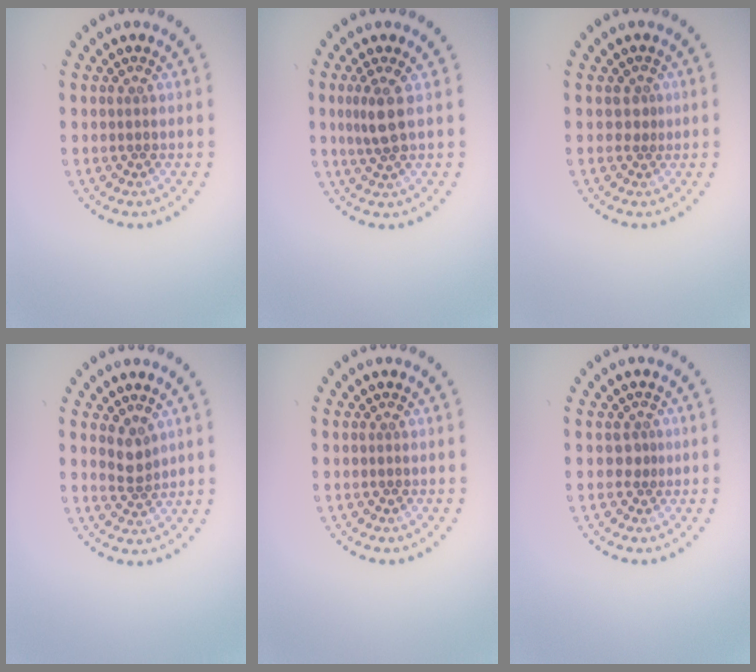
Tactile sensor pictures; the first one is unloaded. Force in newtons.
{"total": 2.2, "press": 1.8, "slide": 1.4}
{"total": 0.8, "press": 0.4, "slide": 0.7}
{"total": 1.9, "press": 1.5, "slide": 1.1}
{"total": 0.0}
{"total": 0.8, "press": 0.5, "slide": 0.7}